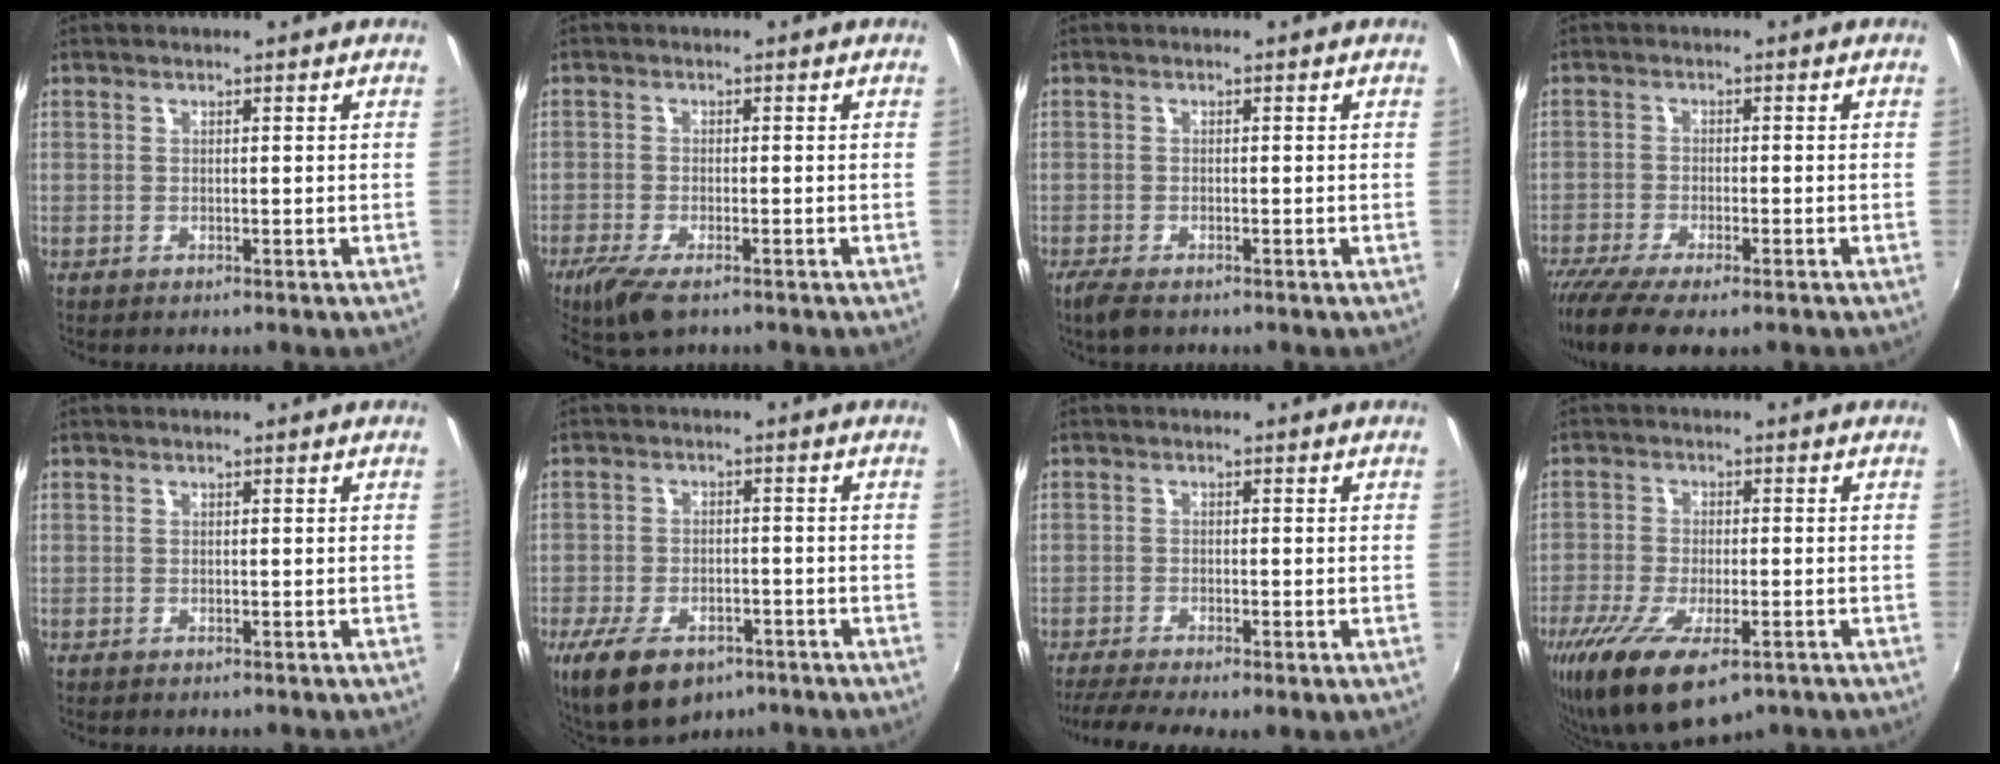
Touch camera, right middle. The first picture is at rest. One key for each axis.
{"total": 7.0, "fx": -4.8, "fy": 2.2, "fz": 4.6, "tx": -0.112, "ty": -0.030, "tz": -0.088}
{"total": 3.6, "fx": -2.6, "fy": 1.0, "fz": 2.2, "tx": -0.050, "ty": -0.016, "tz": -0.047}
{"total": 10.5, "fx": -7.8, "fy": 2.7, "fz": 6.4, "tx": -0.152, "ty": -0.048, "tz": -0.140}
{"total": 0.0}
{"total": 13.1, "fx": -8.1, "fy": 6.8, "fz": 7.7, "tx": -0.172, "ty": -0.030, "tz": -0.131}
{"total": 7.8, "fx": -5.3, "fy": 1.4, "fz": 5.5, "tx": -0.115, "ty": -0.031, "tz": -0.085}
{"total": 14.8, "fx": -8.9, "fy": 5.8, "fz": 10.4, "tx": -0.223, "ty": -0.053, "tz": -0.147}